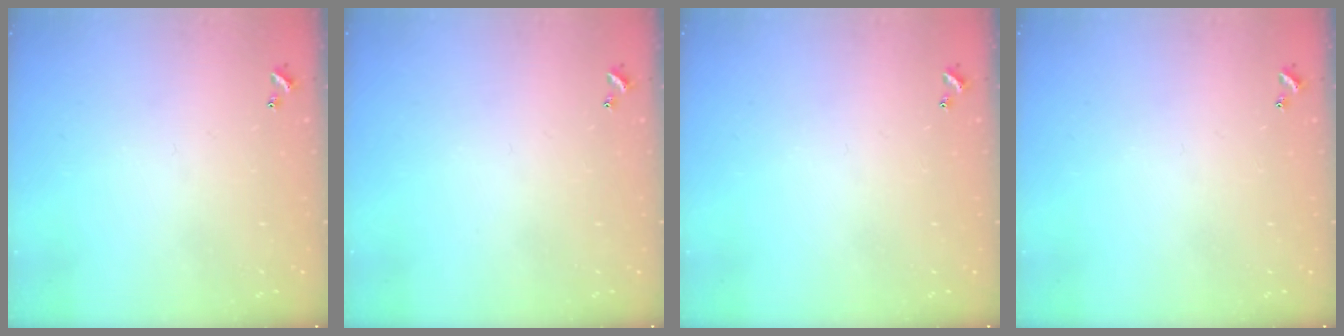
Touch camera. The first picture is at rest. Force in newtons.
{"total": 0.0}
{"total": 0.0}
{"total": 0.0}